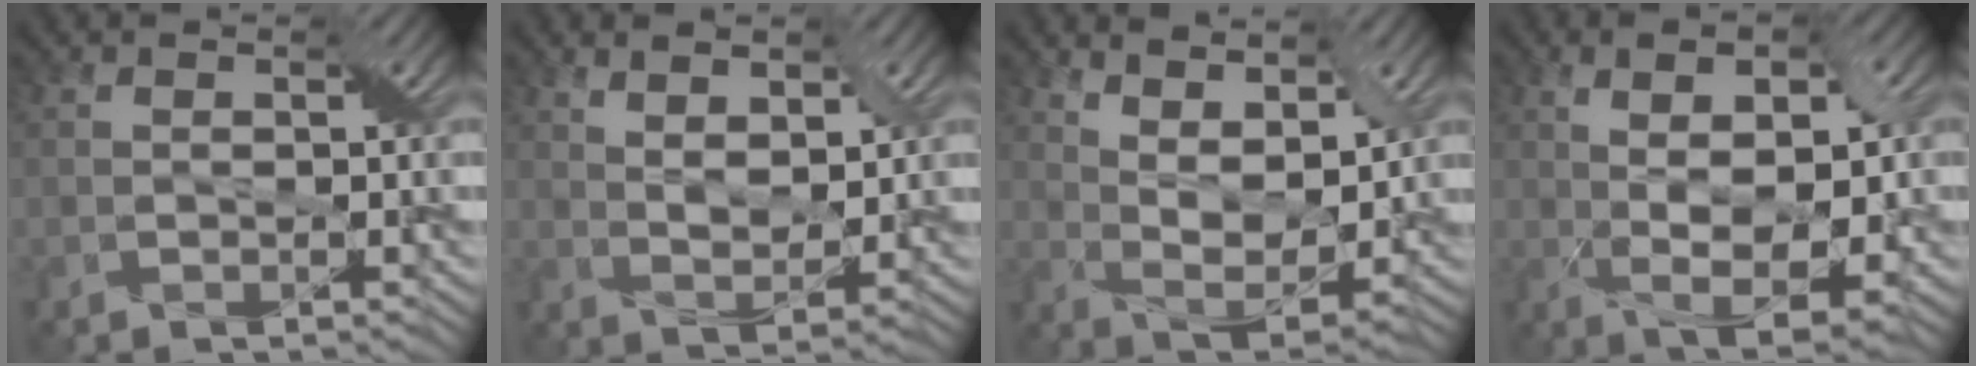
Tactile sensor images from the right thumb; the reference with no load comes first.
{"total": 5.0, "force": [2.8, 2.2, 3.5], "torque": [-0.062, -0.011, 0.058]}
{"total": 9.1, "force": [5.4, 3.9, 6.3], "torque": [-0.128, -0.009, 0.102]}
{"total": 9.6, "force": [0.8, 4.0, 8.7], "torque": [-0.141, 0.002, 0.013]}